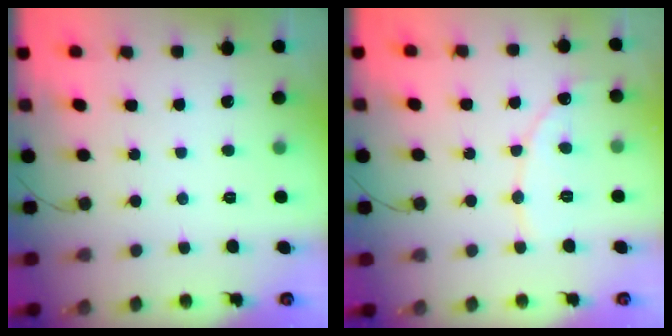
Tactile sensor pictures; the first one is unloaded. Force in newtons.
{"total": 8.8, "press": 8.8, "slide": 0.8}